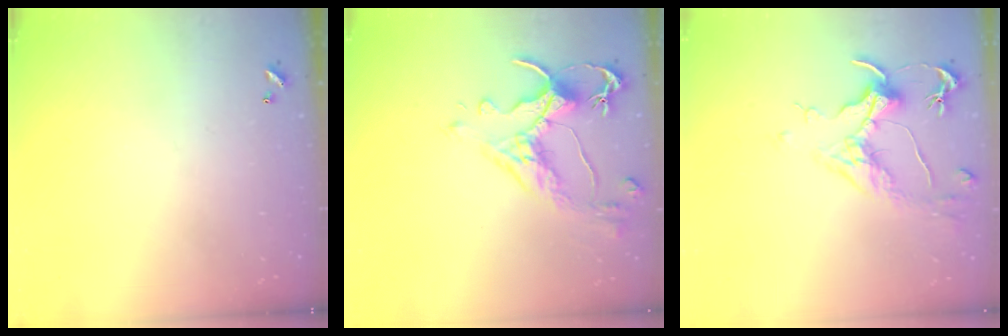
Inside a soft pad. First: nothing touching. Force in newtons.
{"total": 3.5, "press": 3.2, "slide": 1.5}
{"total": 1.7, "press": 1.5, "slide": 0.9}